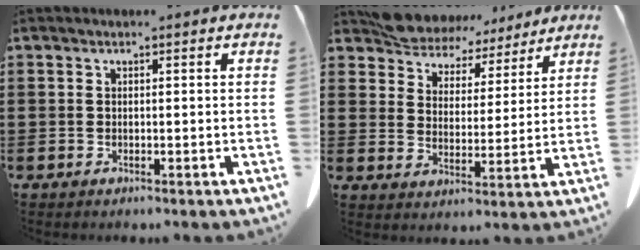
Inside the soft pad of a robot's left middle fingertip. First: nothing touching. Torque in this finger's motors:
{"motor_torque": [1.93, 0.21, 0.40, 0.05]}